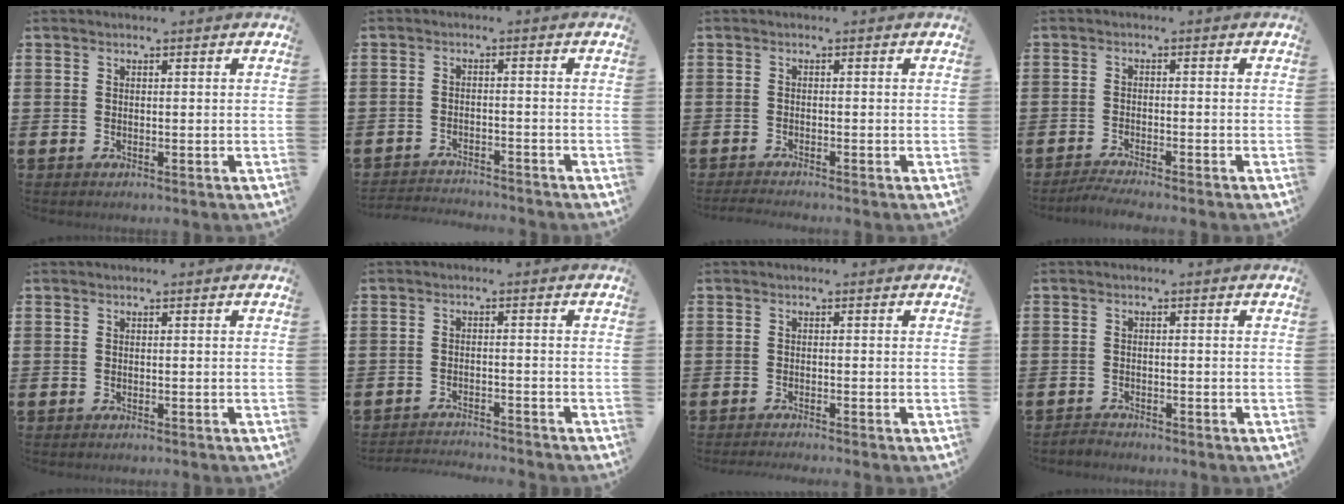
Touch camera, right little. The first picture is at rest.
{"total": 2.4, "force": [-2.3, 0.0, -0.2], "torque": [-0.002, 0.002, -0.052]}
{"total": 1.0, "force": [-0.9, -0.1, 0.4], "torque": [-0.007, -0.001, -0.018]}
{"total": 1.7, "force": [-1.6, -0.1, 0.7], "torque": [-0.010, 0.003, -0.031]}
{"total": 0.0}
{"total": 2.3, "force": [-2.3, -0.2, 0.0], "torque": [-0.004, 0.002, -0.049]}
{"total": 0.8, "force": [-0.8, -0.2, 0.2], "torque": [-0.002, -0.002, -0.015]}
{"total": 1.1, "force": [-1.1, 0.1, -0.1], "torque": [-0.002, 0.003, -0.024]}